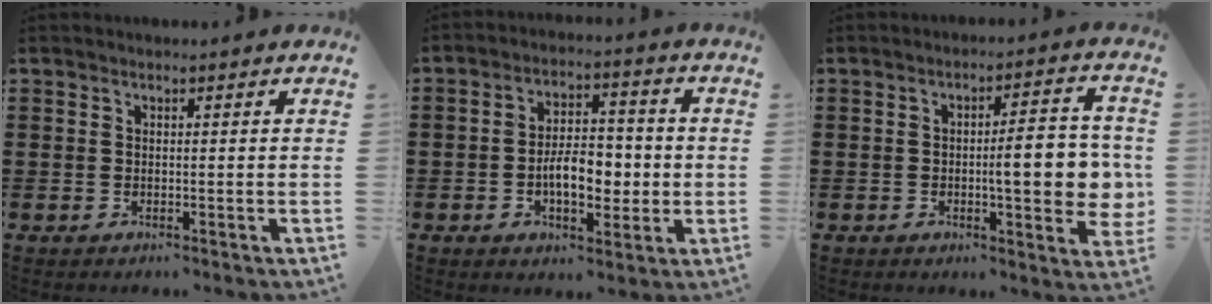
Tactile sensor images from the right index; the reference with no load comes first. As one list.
[{"total": 7.7, "force": [-1.3, 4.3, 6.3], "torque": [-0.090, 0.006, -0.029]}, {"total": 9.2, "force": [-0.6, 2.4, 8.9], "torque": [-0.119, -0.007, -0.015]}]